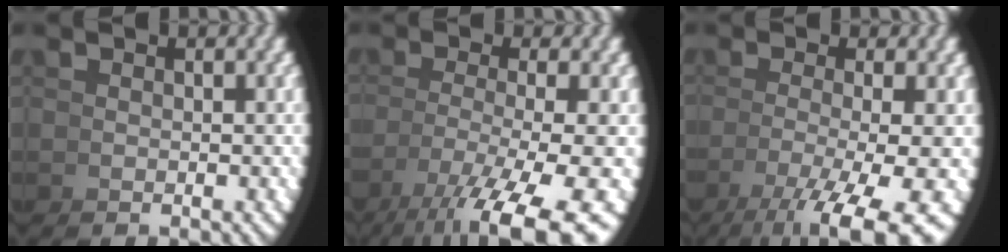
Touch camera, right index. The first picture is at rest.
{"total": 8.6, "force": [-3.0, 3.3, 7.4], "torque": [-0.116, -0.033, -0.018]}
{"total": 7.4, "force": [-3.1, 2.3, 6.3], "torque": [-0.092, -0.022, -0.029]}